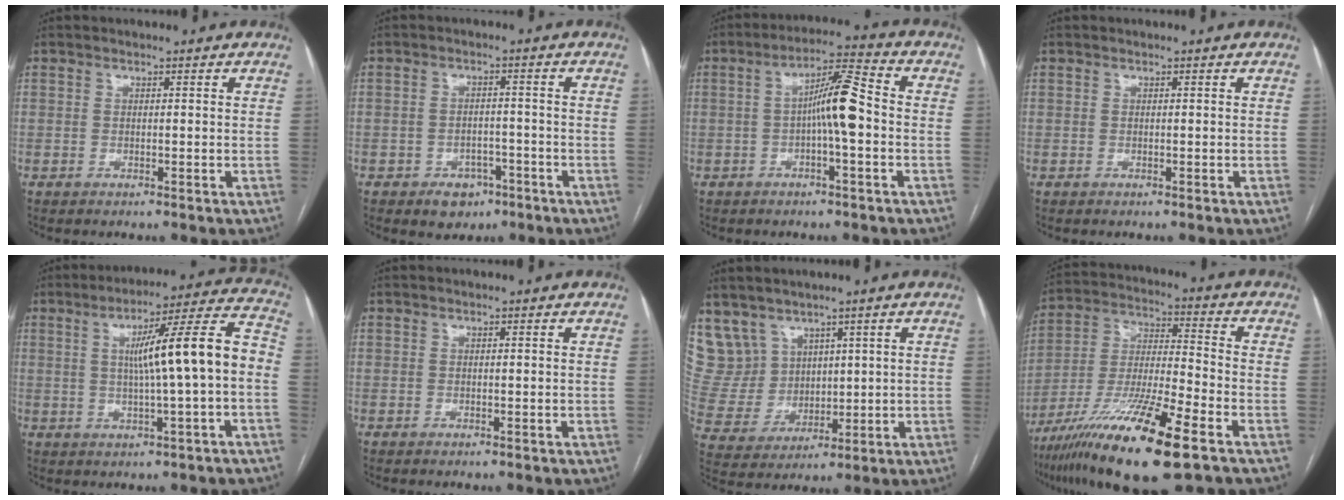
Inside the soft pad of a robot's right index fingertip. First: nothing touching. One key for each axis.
{"total": 4.6, "fx": -2.7, "fy": 3.4, "fz": 1.6, "tx": -0.016, "ty": 0.008, "tz": -0.030}
{"total": 8.0, "fx": -0.8, "fy": 0.8, "fz": 7.9, "tx": -0.141, "ty": 0.021, "tz": -0.018}
{"total": 0.0}
{"total": 13.4, "fx": 0.0, "fy": 0.2, "fz": 13.4, "tx": -0.197, "ty": 0.026, "tz": -0.002}
{"total": 0.0}
{"total": 9.6, "fx": 6.0, "fy": 7.4, "fz": 1.0, "tx": -0.040, "ty": 0.039, "tz": 0.142}
{"total": 19.3, "fx": -11.2, "fy": 1.9, "fz": 15.6, "tx": -0.295, "ty": -0.042, "tz": -0.199}